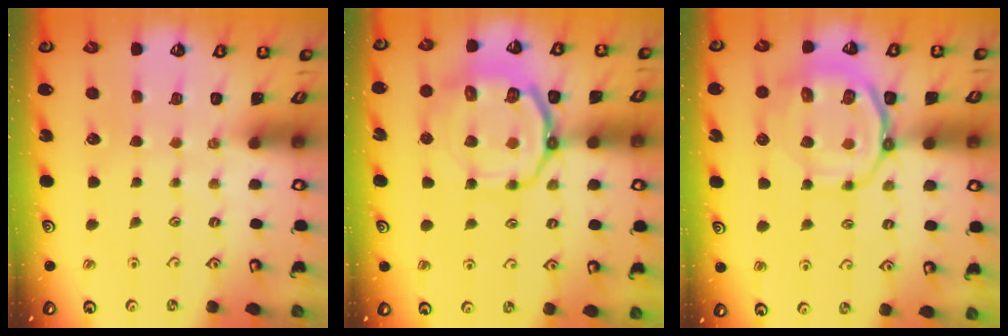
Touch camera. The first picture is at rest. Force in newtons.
{"total": 13.5, "press": 13.3, "slide": 2.2}
{"total": 11.8, "press": 11.6, "slide": 2.2}